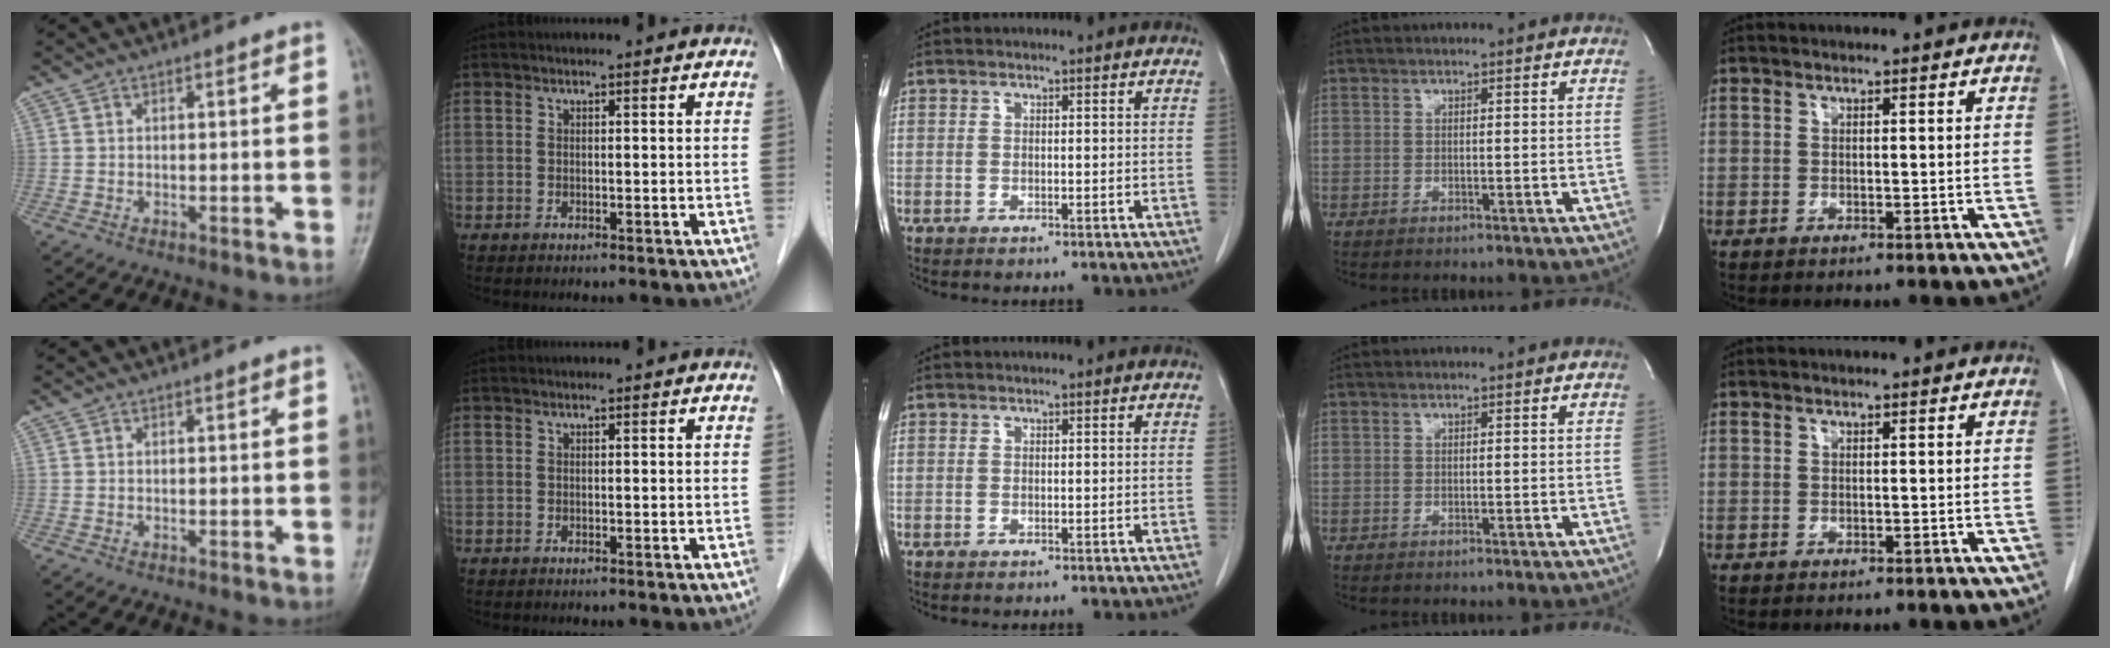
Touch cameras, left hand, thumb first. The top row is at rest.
{}